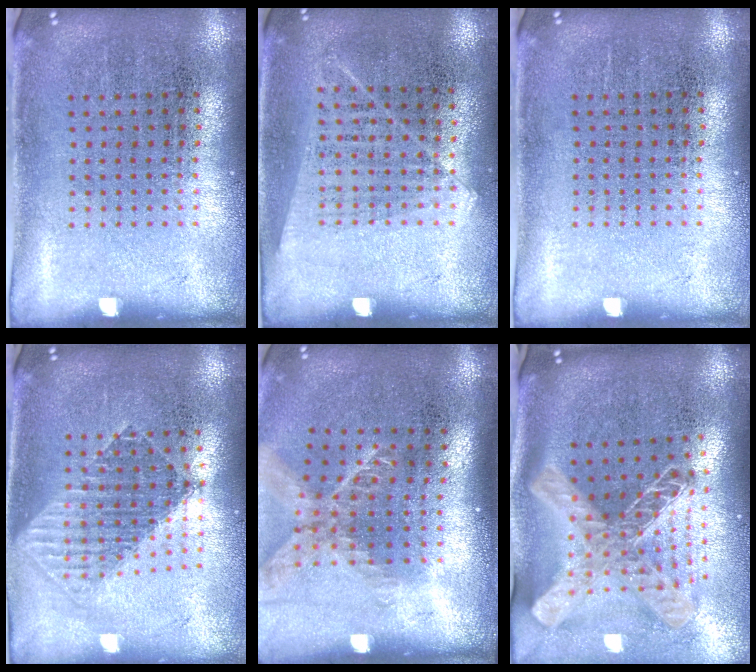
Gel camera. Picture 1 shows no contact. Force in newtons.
{"total": 1.1, "press": 1.0, "slide": 0.6}
{"total": 0.0}
{"total": 1.7, "press": 1.4, "slide": 0.9}
{"total": 1.7, "press": 1.3, "slide": 1.1}
{"total": 2.7, "press": 1.9, "slide": 1.9}